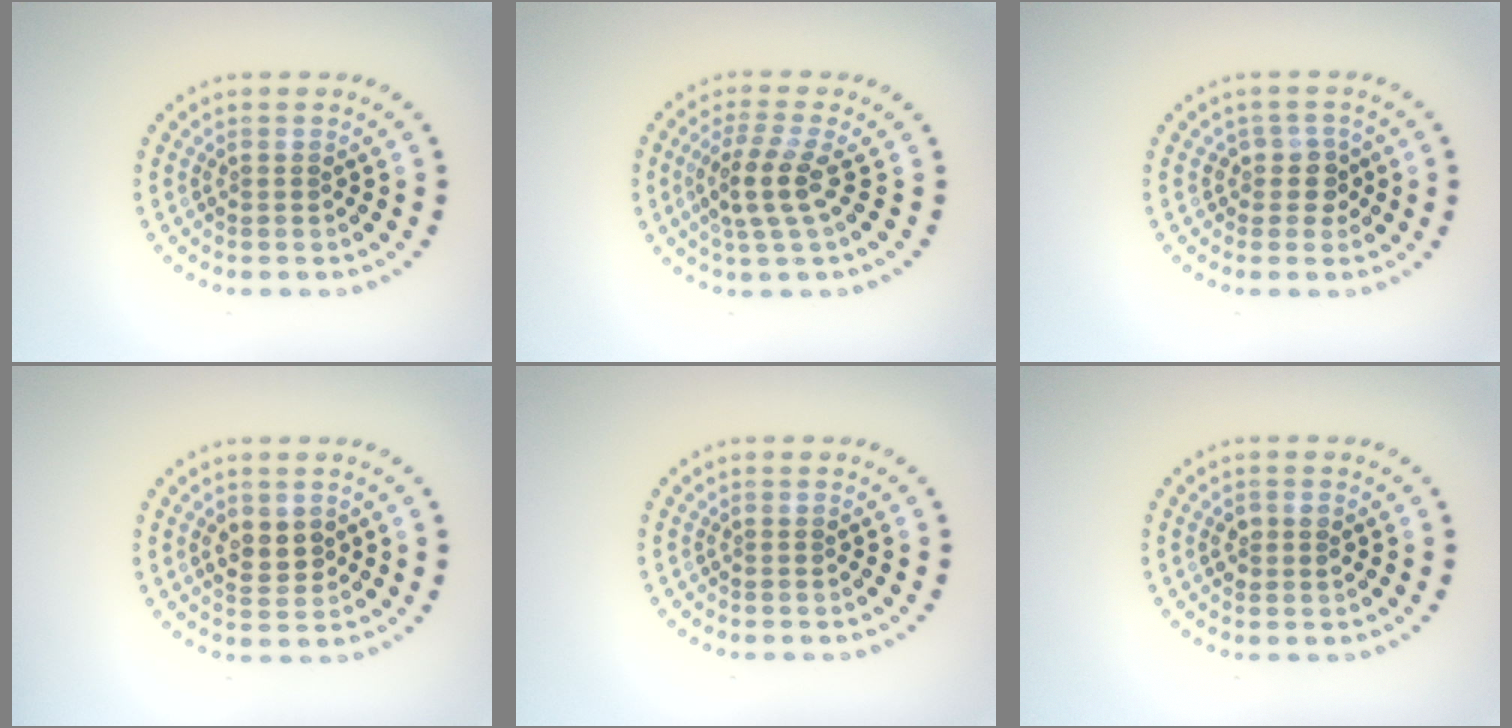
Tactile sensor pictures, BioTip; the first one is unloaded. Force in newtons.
{"total": 3.3, "press": 2.8, "slide": 1.7}
{"total": 1.9, "press": 1.6, "slide": 1.1}
{"total": 2.4, "press": 2.4, "slide": 0.6}
{"total": 0.0}
{"total": 1.4, "press": 1.4, "slide": 0.3}